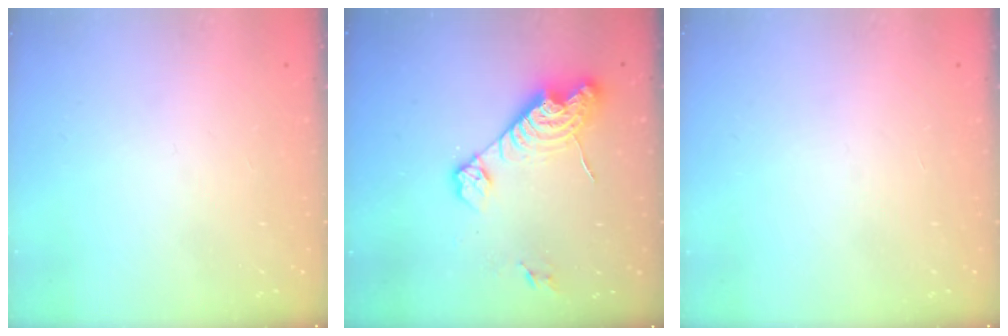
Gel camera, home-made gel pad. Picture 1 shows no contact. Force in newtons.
{"total": 14.0, "press": 13.9, "slide": 1.2}
{"total": 0.0}